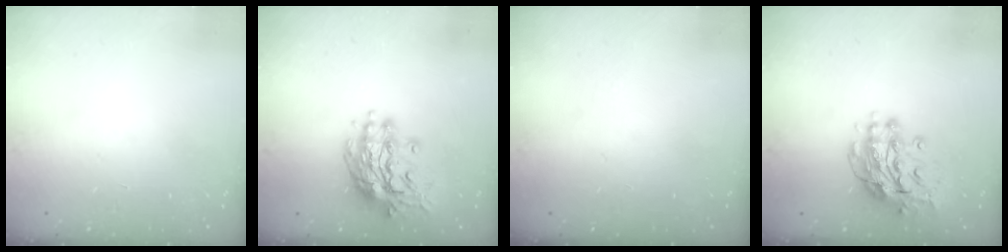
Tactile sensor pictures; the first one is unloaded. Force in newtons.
{"total": 14.9, "press": 14.8, "slide": 1.5}
{"total": 0.0}
{"total": 13.7, "press": 13.6, "slide": 1.5}